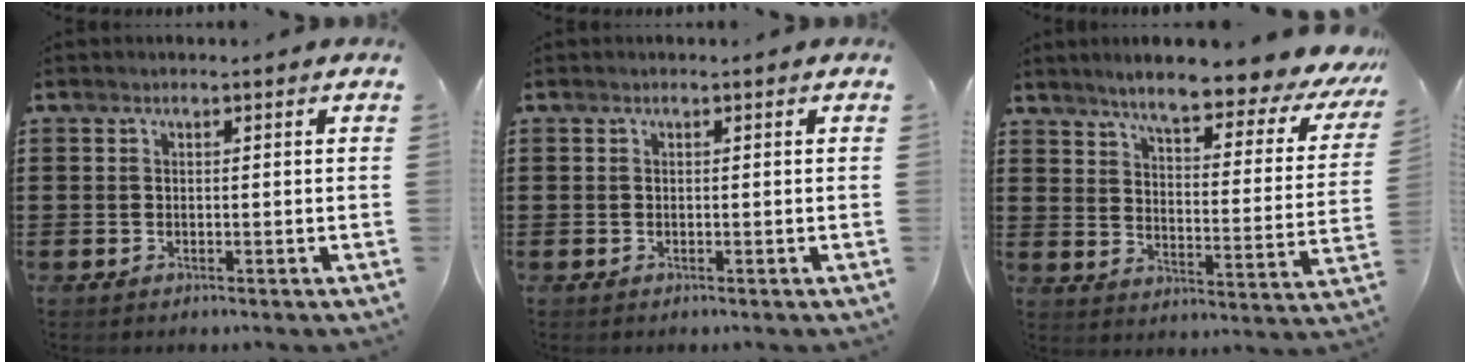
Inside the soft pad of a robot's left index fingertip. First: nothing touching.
{"total": 0.0}
{"total": 7.2, "force": [6.1, 0.1, 3.9], "torque": [-0.087, -0.044, 0.094]}